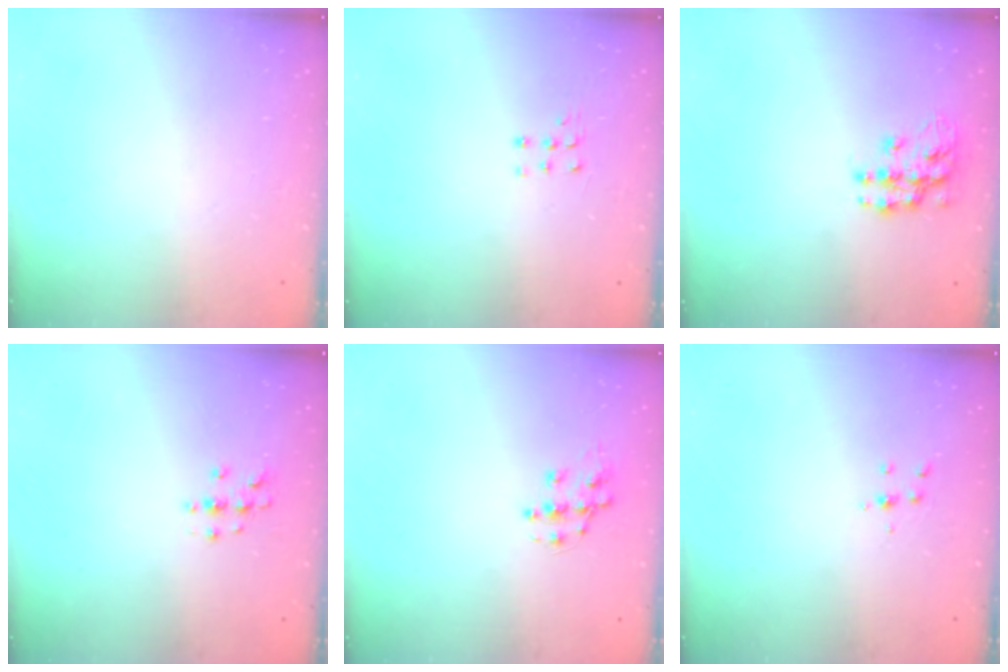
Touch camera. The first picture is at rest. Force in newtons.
{"total": 3.3, "press": 3.3, "slide": 0.5}
{"total": 11.8, "press": 11.7, "slide": 0.6}
{"total": 2.9, "press": 2.9, "slide": 0.3}
{"total": 9.8, "press": 9.8, "slide": 0.6}
{"total": 4.1, "press": 4.1, "slide": 0.6}